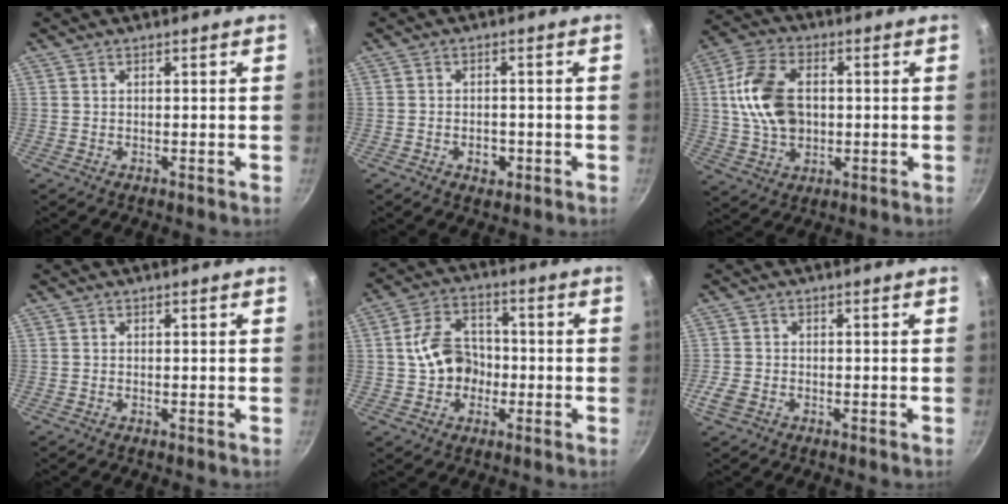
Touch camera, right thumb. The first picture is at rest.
{"total": 3.2, "force": [-1.3, 2.3, 1.9], "torque": [-0.017, 0.010, -0.017]}
{"total": 13.8, "force": [1.3, 9.2, 10.1], "torque": [-0.182, 0.010, 0.021]}
{"total": 0.0}
{"total": 10.1, "force": [-1.0, 8.0, 6.0], "torque": [-0.081, 0.030, -0.021]}
{"total": 3.2, "force": [-1.7, 2.1, 1.7], "torque": [-0.040, 0.008, -0.037]}